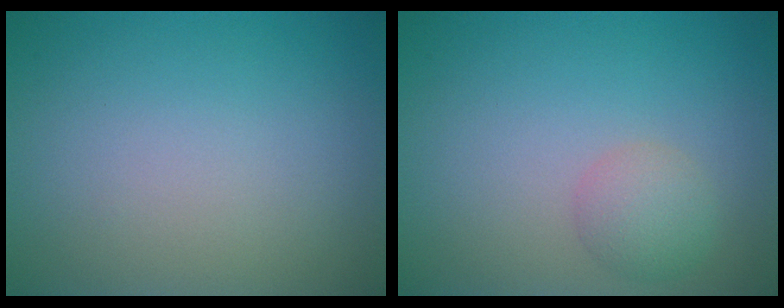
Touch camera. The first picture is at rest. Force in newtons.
{"total": 2.1, "press": 2.1, "slide": 0.1}